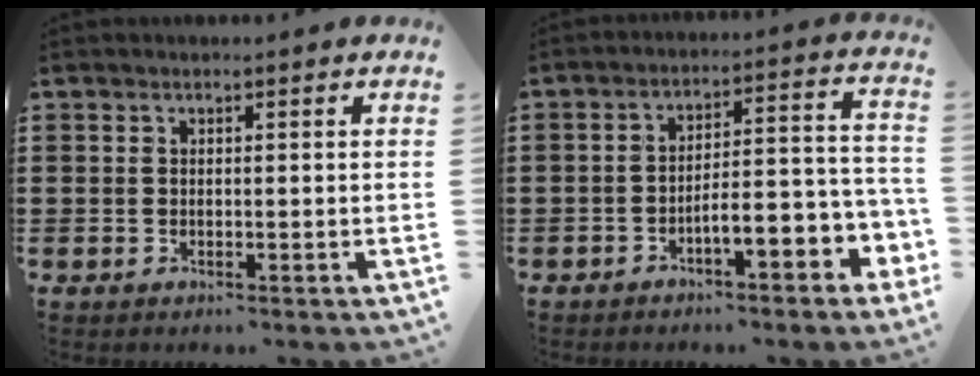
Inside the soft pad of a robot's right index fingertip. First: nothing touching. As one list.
[{"total": 5.4, "force": [-3.2, 1.2, 4.2], "torque": [-0.068, -0.017, -0.065]}]